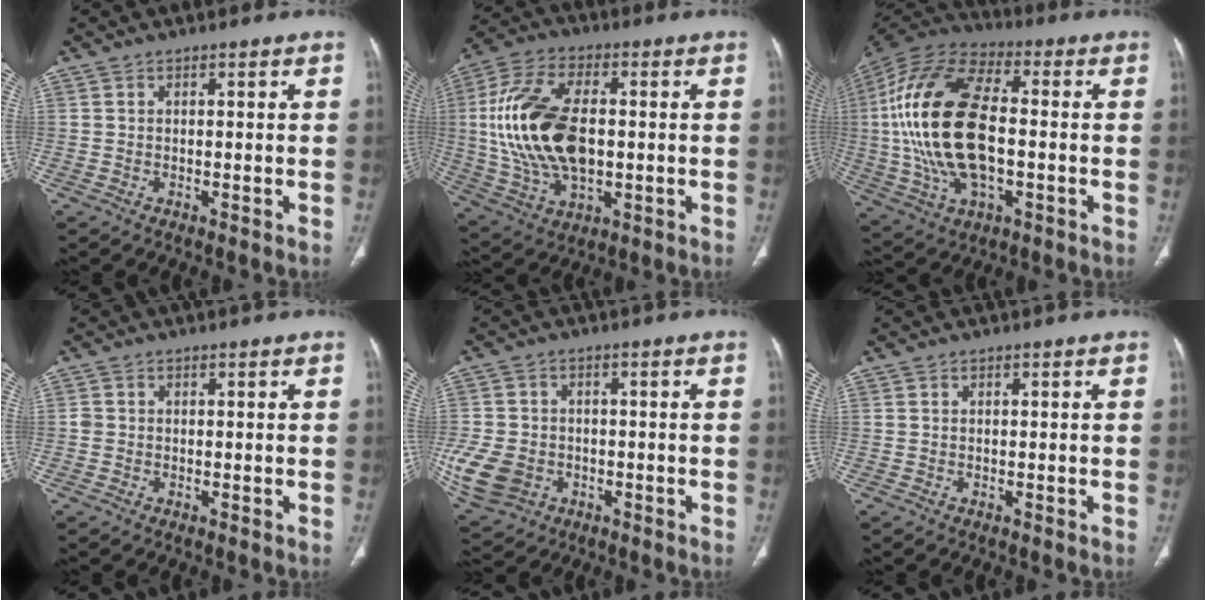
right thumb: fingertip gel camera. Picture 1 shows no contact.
{"total": 20.3, "force": [0.5, 11.3, 16.8], "torque": [-0.339, 0.003, 0.017]}
{"total": 24.6, "force": [-0.6, 12.6, 21.1], "torque": [-0.436, 0.011, -0.011]}
{"total": 1.0, "force": [-0.1, 0.9, 0.3], "torque": [-0.002, 0.003, -0.003]}
{"total": 12.6, "force": [-3.8, 9.9, 6.9], "torque": [-0.171, 0.006, -0.055]}
{"total": 0.0}